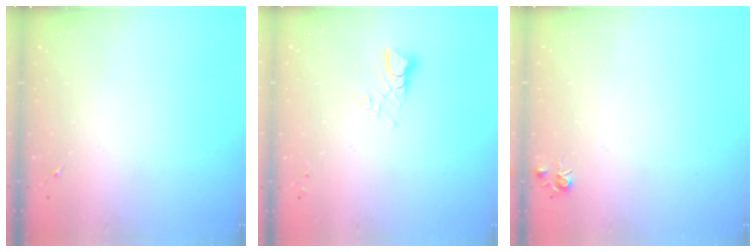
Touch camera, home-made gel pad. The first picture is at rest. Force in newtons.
{"total": 4.5, "press": 4.5, "slide": 0.5}
{"total": 4.3, "press": 4.3, "slide": 0.5}